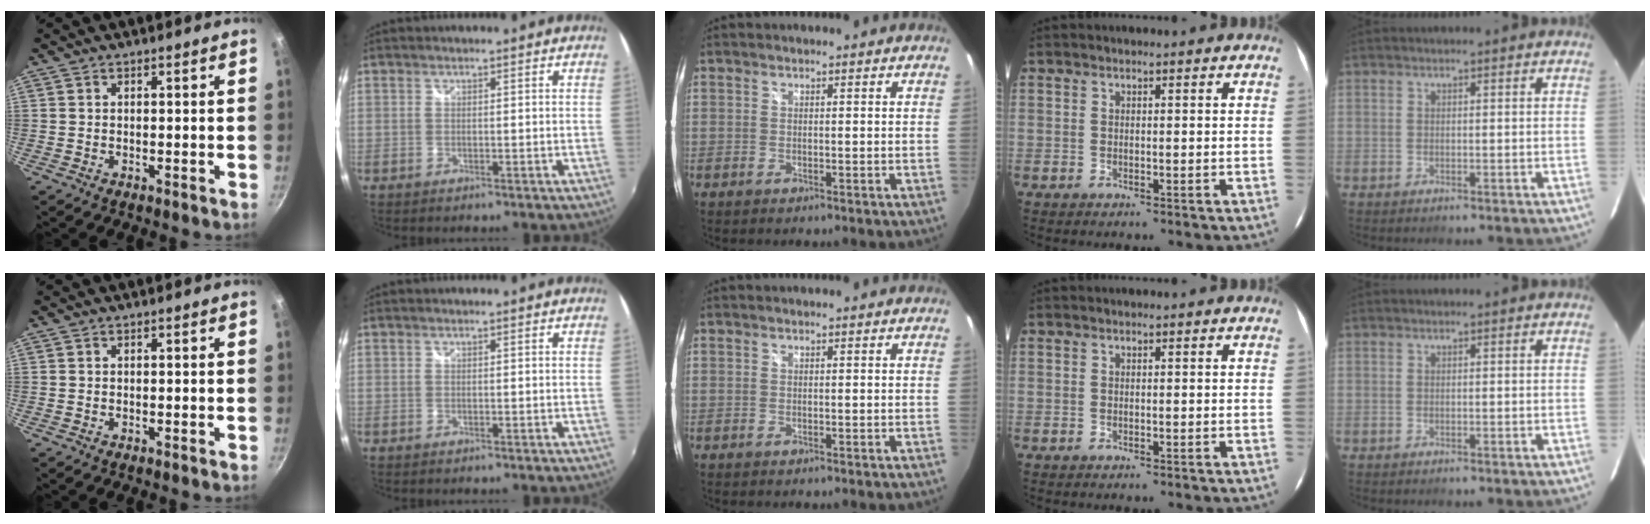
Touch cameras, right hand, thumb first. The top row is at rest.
{}